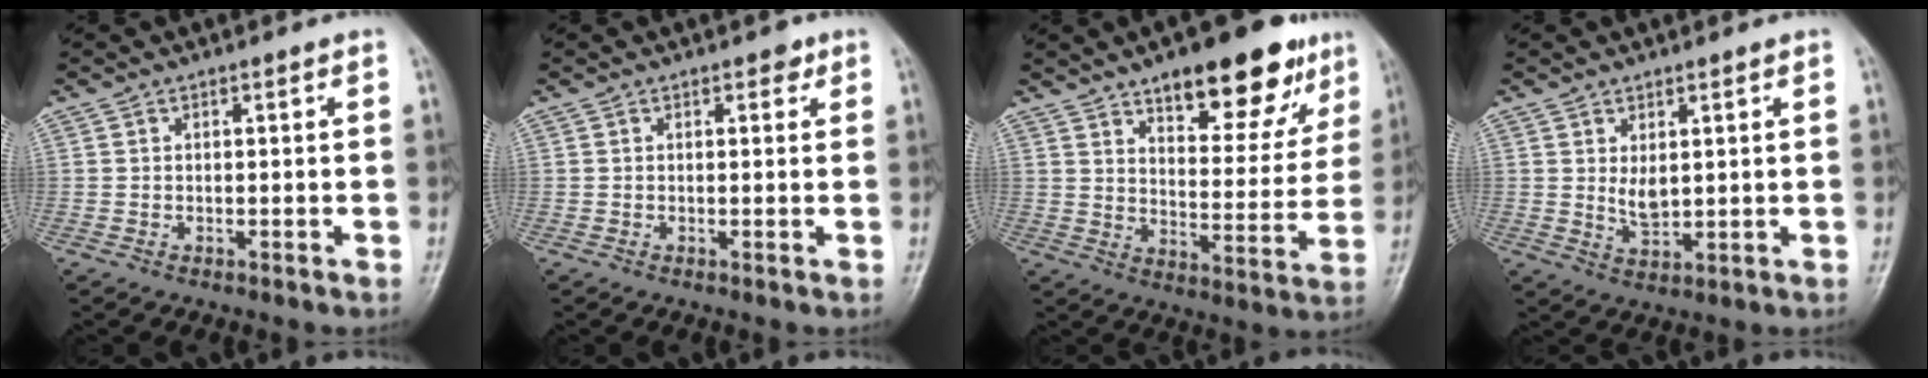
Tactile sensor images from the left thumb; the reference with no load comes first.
{"total": 1.5, "force": [0.9, 0.9, 0.8], "torque": [0.001, -0.001, 0.006]}
{"total": 18.7, "force": [11.9, 7.7, 12.3], "torque": [-0.112, -0.054, 0.173]}
{"total": 3.9, "force": [1.2, 2.0, 3.1], "torque": [-0.048, -0.018, 0.029]}